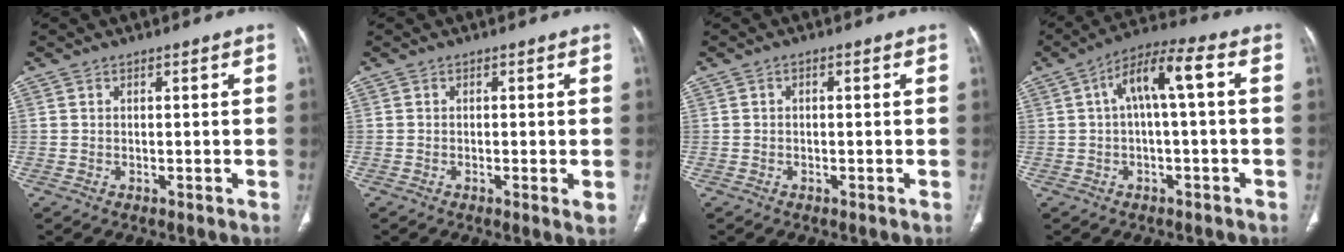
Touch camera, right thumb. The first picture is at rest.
{"total": 2.1, "force": [-0.4, 0.4, 2.0], "torque": [-0.035, -0.007, -0.008]}
{"total": 0.6, "force": [-0.1, 0.4, 0.4], "torque": [-0.004, 0.002, -0.005]}
{"total": 8.5, "force": [0.9, 2.4, 8.1], "torque": [-0.149, 0.042, 0.011]}